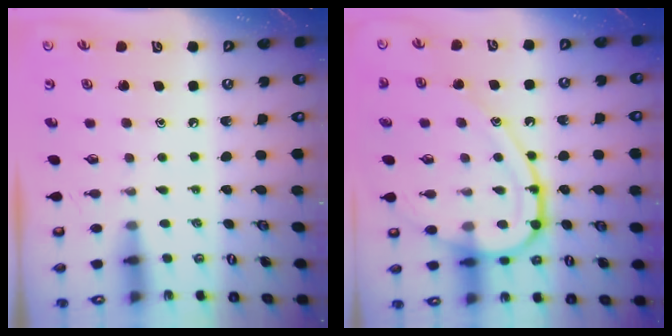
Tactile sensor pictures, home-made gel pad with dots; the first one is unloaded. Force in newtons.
{"total": 16.0, "press": 16.0, "slide": 1.5}